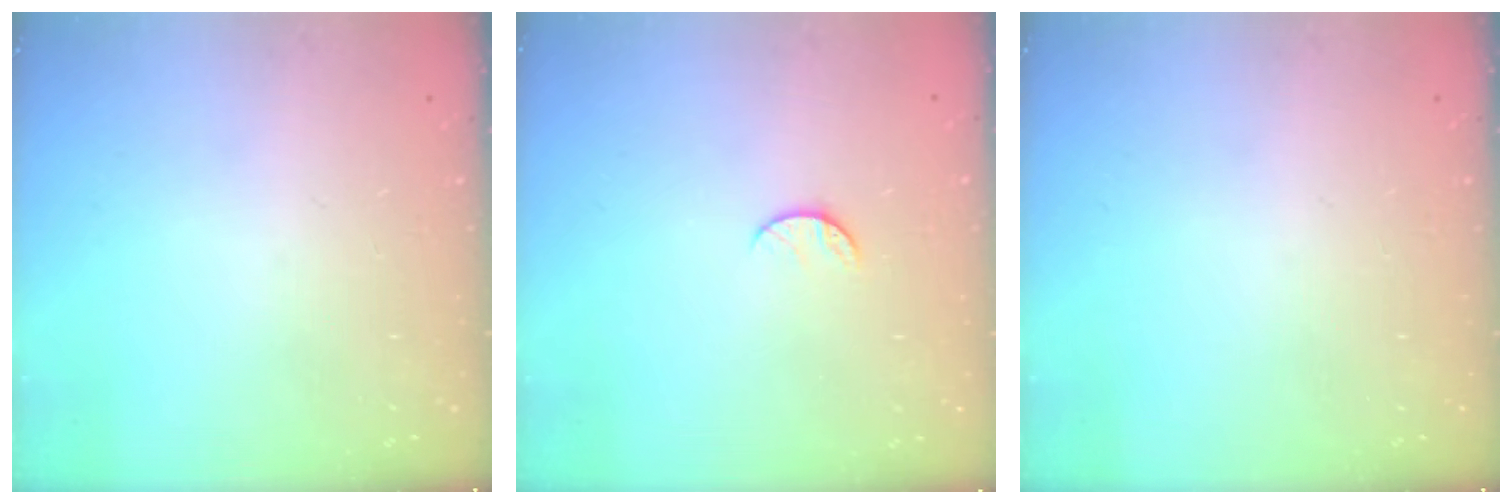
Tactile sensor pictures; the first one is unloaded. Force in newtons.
{"total": 5.0, "press": 5.0, "slide": 0.5}
{"total": 0.0}